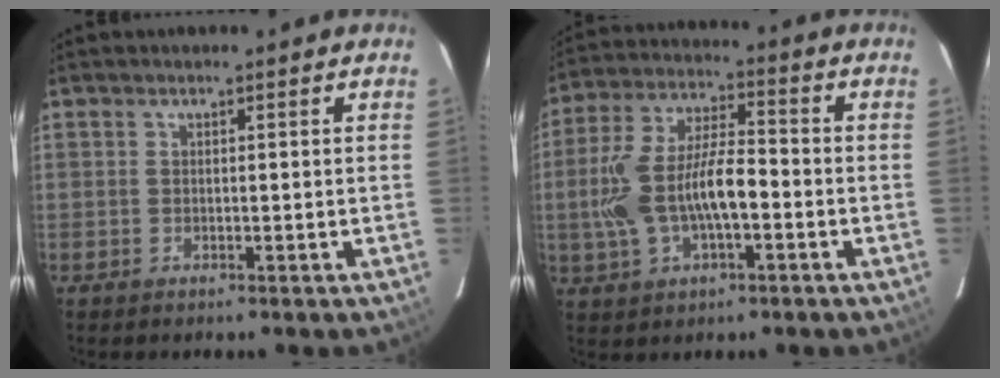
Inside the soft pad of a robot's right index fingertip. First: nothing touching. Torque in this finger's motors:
{"motor_torque": [0.50, -0.19, 0.52, 0.21]}